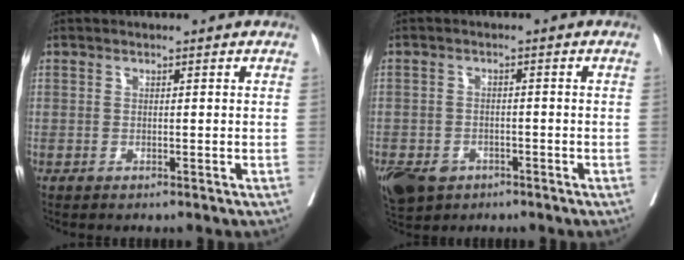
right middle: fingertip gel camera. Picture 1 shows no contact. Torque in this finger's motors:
{"motor_torque": [1.07, -1.07, 0.49, 0.21]}